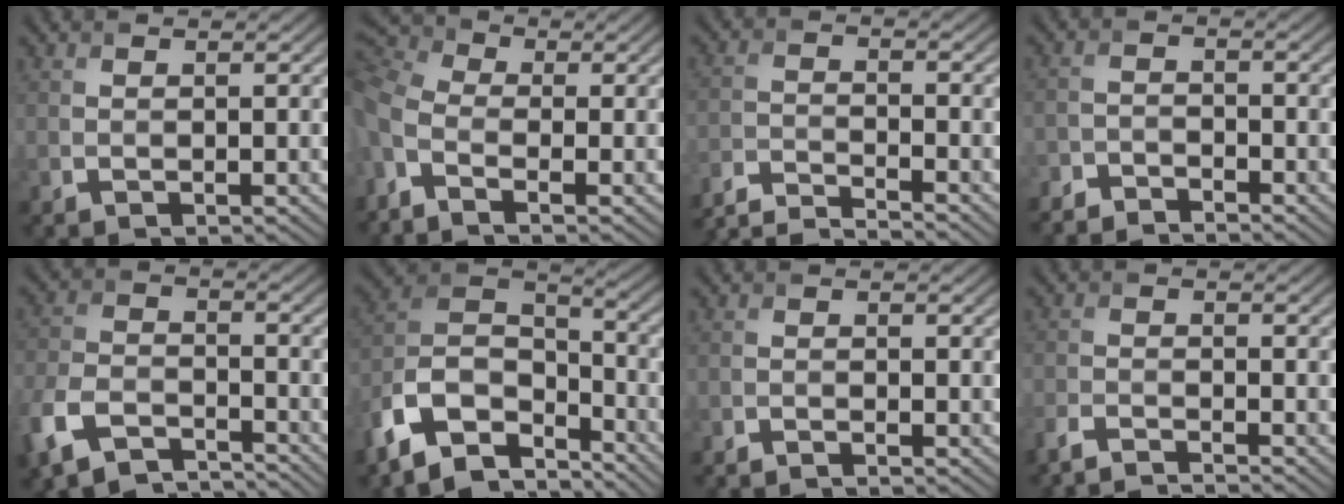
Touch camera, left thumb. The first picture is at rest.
{"total": 6.2, "force": [-1.8, 2.9, 5.1], "torque": [-0.149, -0.008, -0.040]}
{"total": 6.8, "force": [-6.2, 0.7, 2.6], "torque": [-0.048, -0.004, -0.121]}
{"total": 3.5, "force": [-3.5, 0.2, 0.5], "torque": [-0.008, -0.005, -0.074]}
{"total": 9.7, "force": [-6.8, 4.6, 5.2], "torque": [-0.121, -0.015, -0.138]}
{"total": 12.5, "force": [-7.5, 7.1, 7.1], "torque": [-0.190, -0.003, -0.138]}
{"total": 1.6, "force": [-1.5, -0.4, 0.2], "torque": [-0.004, -0.005, -0.030]}
{"total": 3.7, "force": [-3.6, -0.1, 1.0], "torque": [-0.020, -0.005, -0.073]}